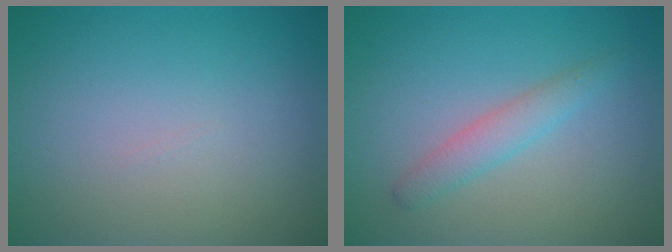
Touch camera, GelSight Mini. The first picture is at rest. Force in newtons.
{"total": 2.1, "press": 2.1, "slide": 0.1}